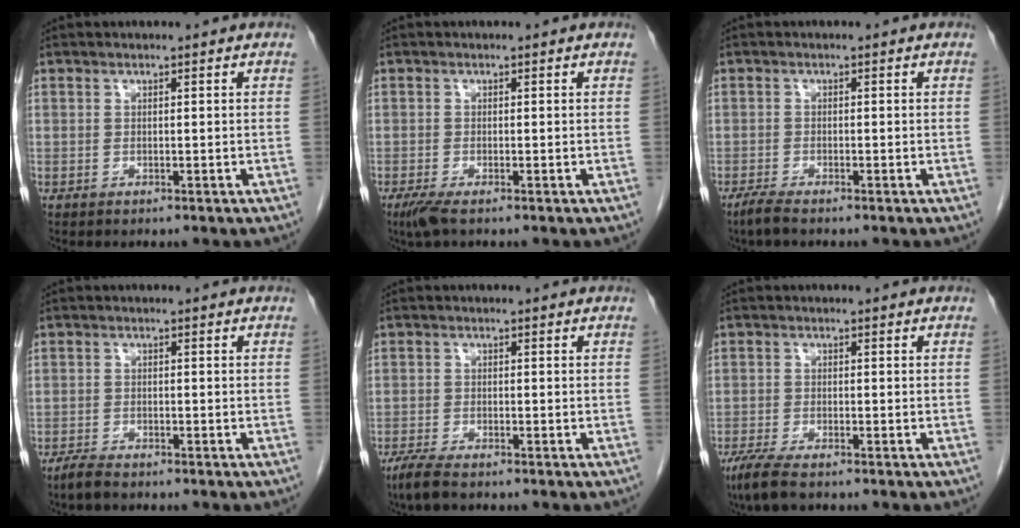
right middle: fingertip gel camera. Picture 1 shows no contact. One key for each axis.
{"total": 2.2, "fx": -1.4, "fy": 0.3, "fz": 1.6, "tx": -0.038, "ty": -0.008, "tz": -0.030}
{"total": 2.2, "fx": -1.8, "fy": 0.0, "fz": 1.3, "tx": -0.035, "ty": -0.007, "tz": -0.036}
{"total": 2.6, "fx": -2.2, "fy": 0.5, "fz": 1.3, "tx": -0.031, "ty": -0.005, "tz": -0.038}
{"total": 3.9, "fx": -3.0, "fy": 0.6, "fz": 2.4, "tx": -0.053, "ty": -0.012, "tz": -0.052}
{"total": 4.9, "fx": -3.6, "fy": 0.7, "fz": 3.2, "tx": -0.064, "ty": -0.014, "tz": -0.062}